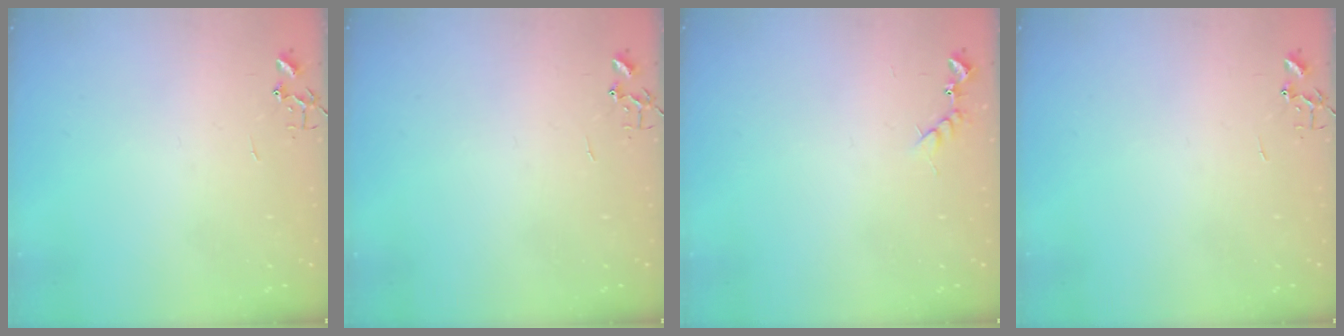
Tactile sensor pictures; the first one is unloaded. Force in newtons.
{"total": 0.0}
{"total": 6.0, "press": 6.0, "slide": 0.6}
{"total": 0.0}